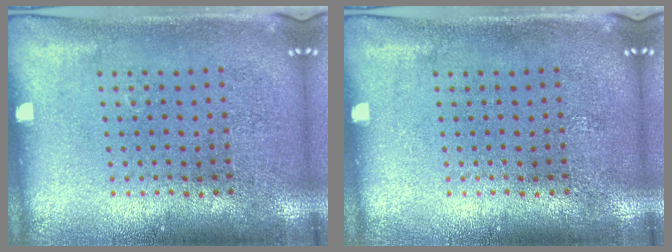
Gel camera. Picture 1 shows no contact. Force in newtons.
{"total": 0.0}